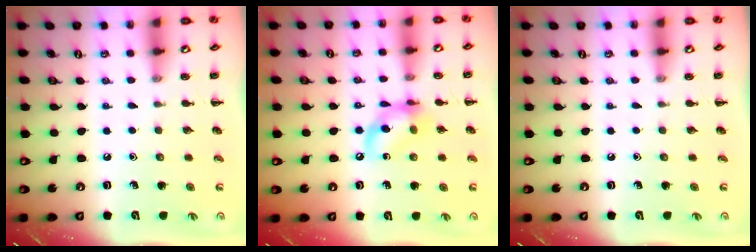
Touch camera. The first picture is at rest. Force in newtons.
{"total": 11.8, "press": 11.6, "slide": 2.4}
{"total": 0.0}